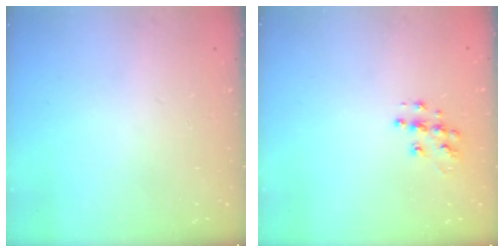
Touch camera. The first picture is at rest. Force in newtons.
{"total": 9.2, "press": 9.2, "slide": 0.5}